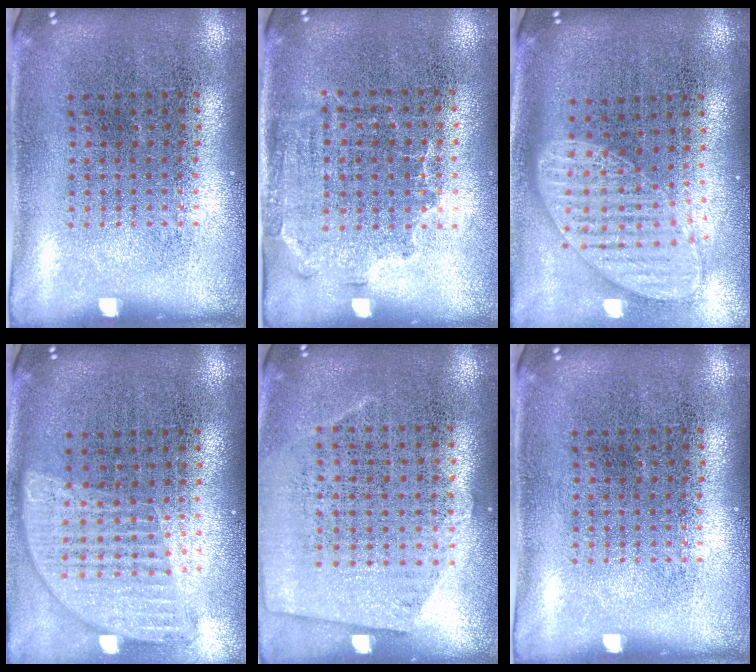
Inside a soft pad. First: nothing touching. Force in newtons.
{"total": 1.5, "press": 1.1, "slide": 0.9}
{"total": 1.8, "press": 1.5, "slide": 1.0}
{"total": 1.1, "press": 1.1, "slide": 0.3}
{"total": 0.6, "press": 0.2, "slide": 0.6}
{"total": 0.0}